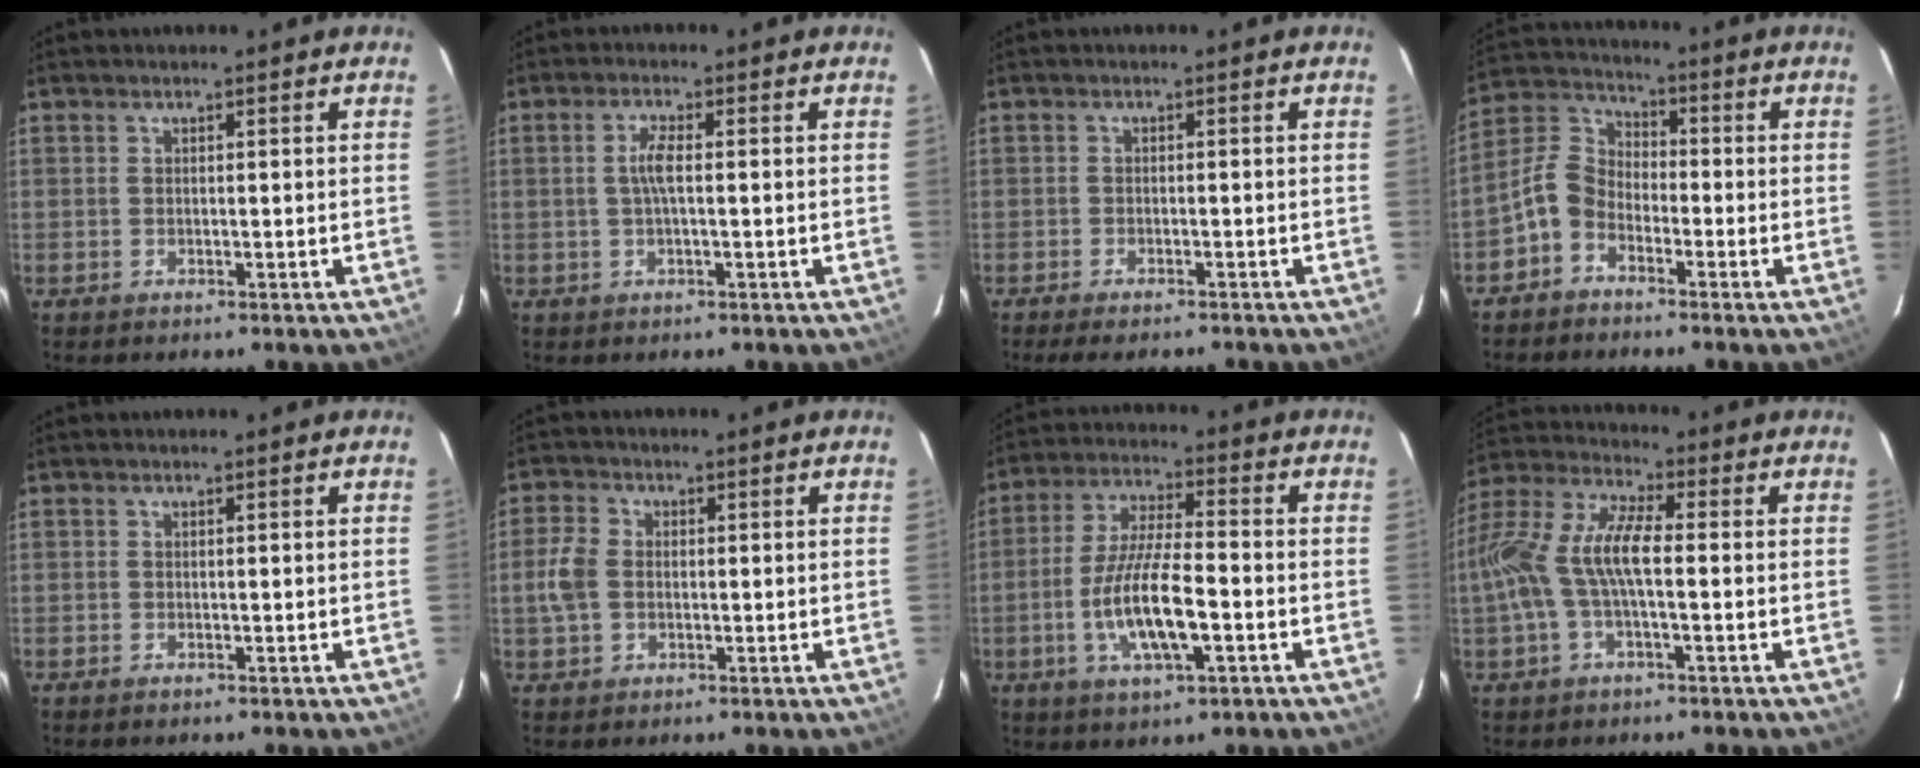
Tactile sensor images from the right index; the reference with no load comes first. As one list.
[{"total": 3.1, "force": [0.0, 0.4, 3.1], "torque": [-0.062, 0.004, 0.000]}, {"total": 6.3, "force": [-5.5, 1.1, 2.7], "torque": [-0.062, -0.016, -0.086]}, {"total": 6.6, "force": [-3.9, 4.4, 3.0], "torque": [-0.067, 0.022, -0.089]}, {"total": 0.0}, {"total": 5.1, "force": [-0.6, 3.9, 3.2], "torque": [-0.076, 0.009, -0.010]}, {"total": 12.3, "force": [-3.6, 3.0, 11.4], "torque": [-0.226, -0.007, -0.066]}, {"total": 13.5, "force": [-1.3, 4.5, 12.6], "torque": [-0.260, 0.013, -0.031]}]